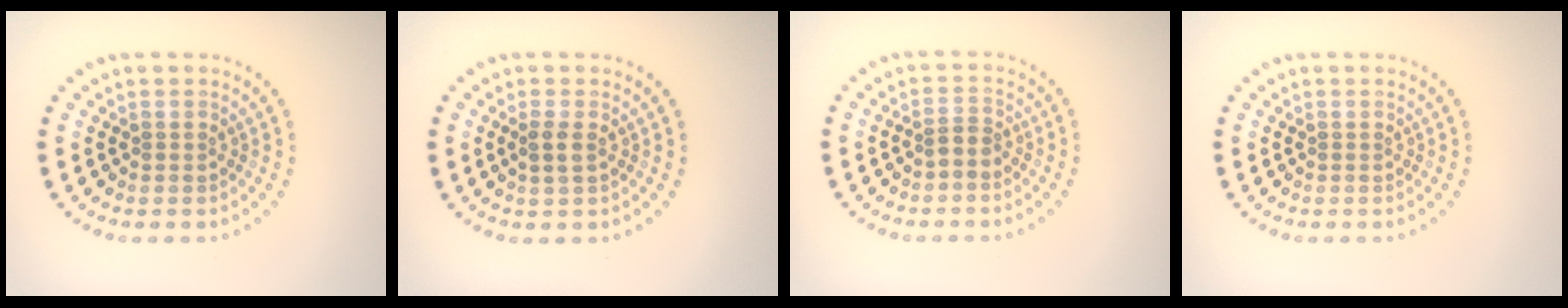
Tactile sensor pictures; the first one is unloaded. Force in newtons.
{"total": 1.3, "press": 1.2, "slide": 0.4}
{"total": 1.3, "press": 0.8, "slide": 0.9}
{"total": 0.0}